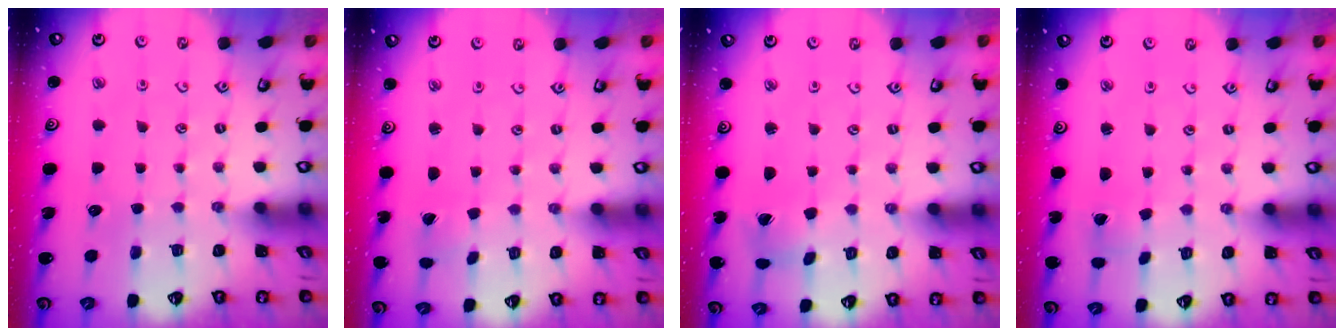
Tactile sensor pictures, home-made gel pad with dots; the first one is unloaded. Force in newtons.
{"total": 0.0}
{"total": 2.0, "press": 2.0, "slide": 0.4}
{"total": 0.7, "press": 0.7, "slide": 0.0}